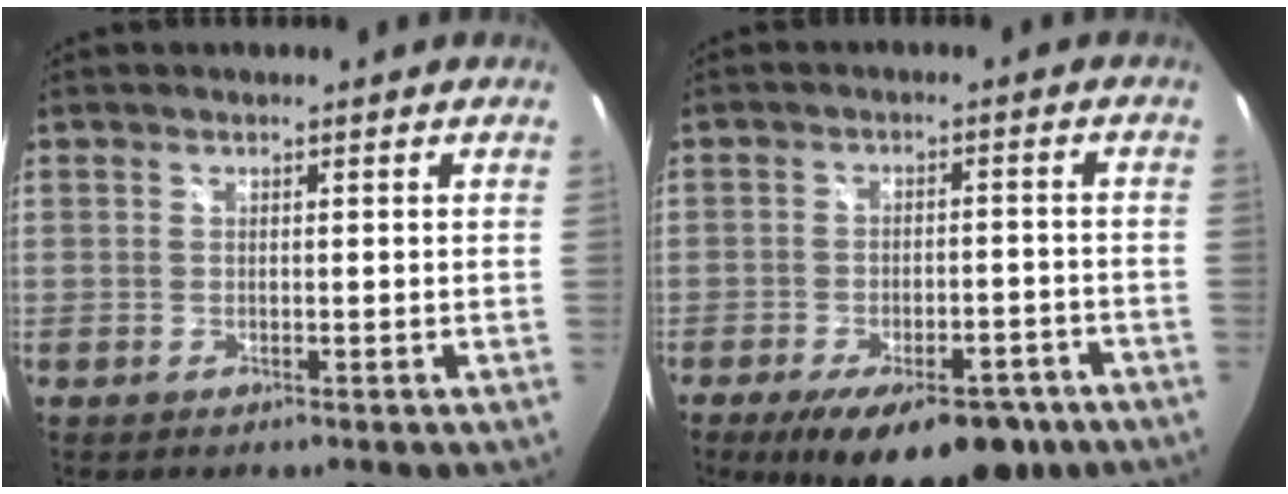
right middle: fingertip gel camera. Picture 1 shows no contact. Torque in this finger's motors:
{"motor_torque": [1.60, -0.54, 0.40, 0.21]}